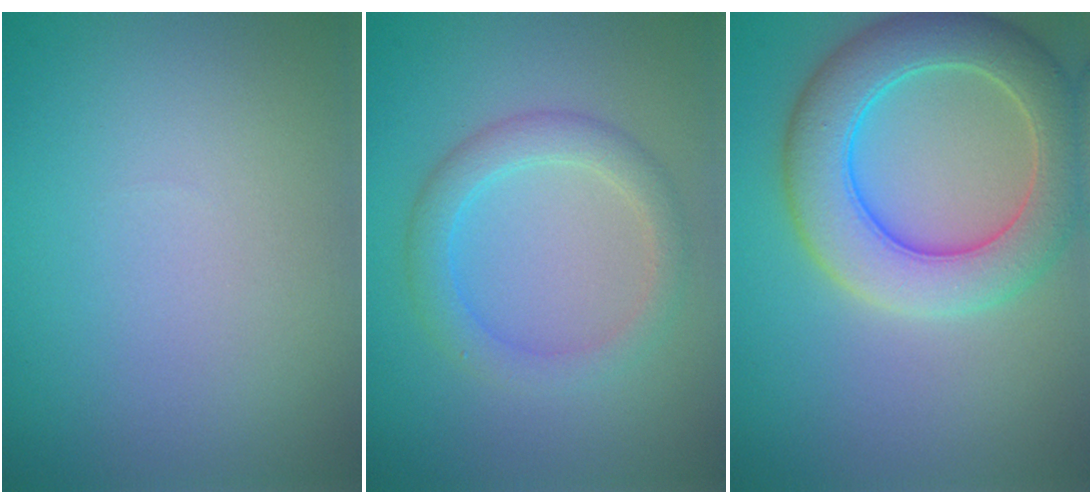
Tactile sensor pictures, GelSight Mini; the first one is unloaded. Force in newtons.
{"total": 3.1, "press": 3.1, "slide": 0.1}
{"total": 7.1, "press": 7.1, "slide": 0.5}